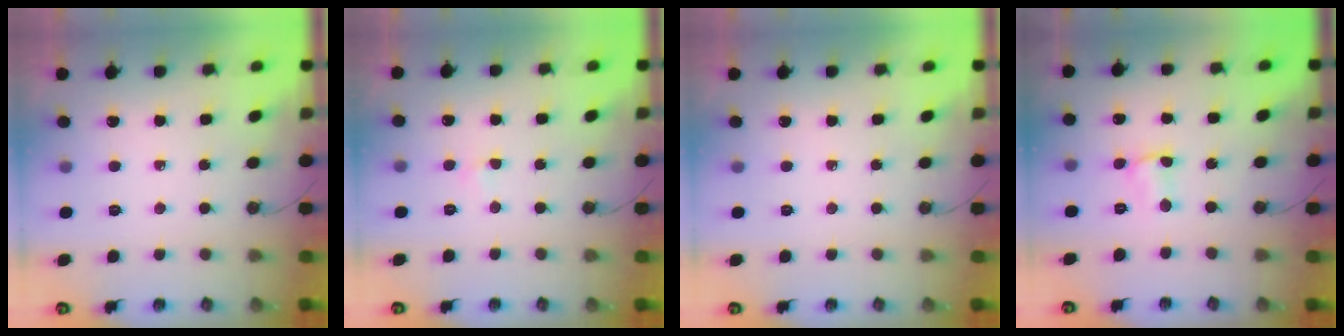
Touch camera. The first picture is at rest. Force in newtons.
{"total": 2.8, "press": 2.8, "slide": 0.5}
{"total": 0.0}
{"total": 1.2, "press": 1.1, "slide": 0.4}